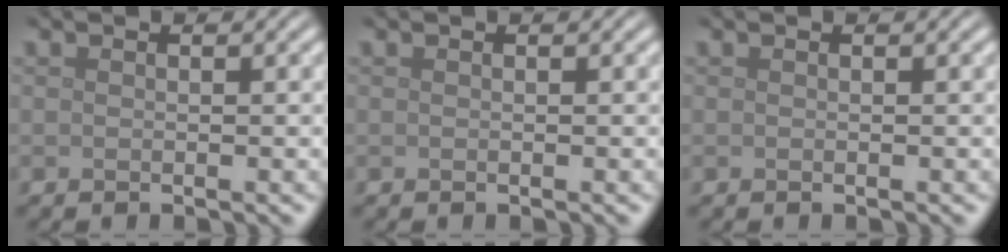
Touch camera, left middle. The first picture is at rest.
{"total": 0.0}
{"total": 0.0}